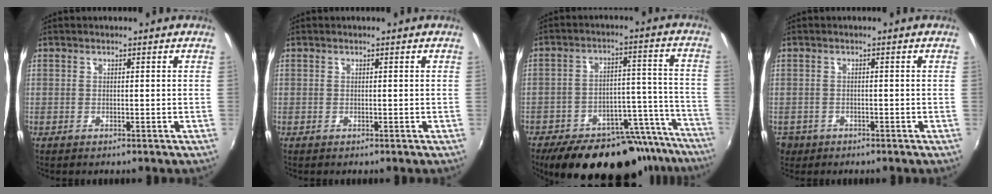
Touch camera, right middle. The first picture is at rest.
{"total": 0.0}
{"total": 25.8, "force": [-22.4, 8.8, 9.5], "torque": [-0.146, 0.039, -0.292]}
{"total": 4.1, "force": [-2.0, 3.3, 1.3], "torque": [-0.040, -0.006, -0.032]}